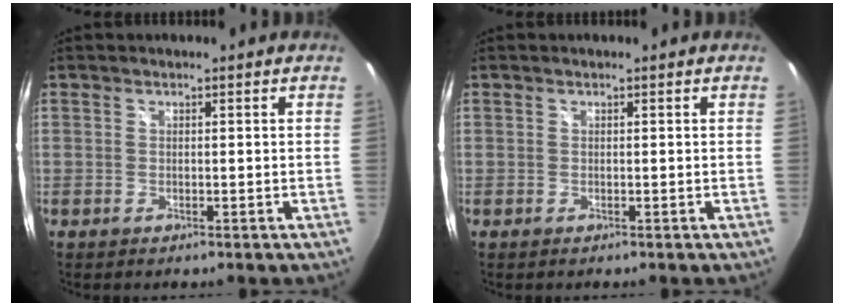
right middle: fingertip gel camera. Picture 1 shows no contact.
{"total": 0.0}